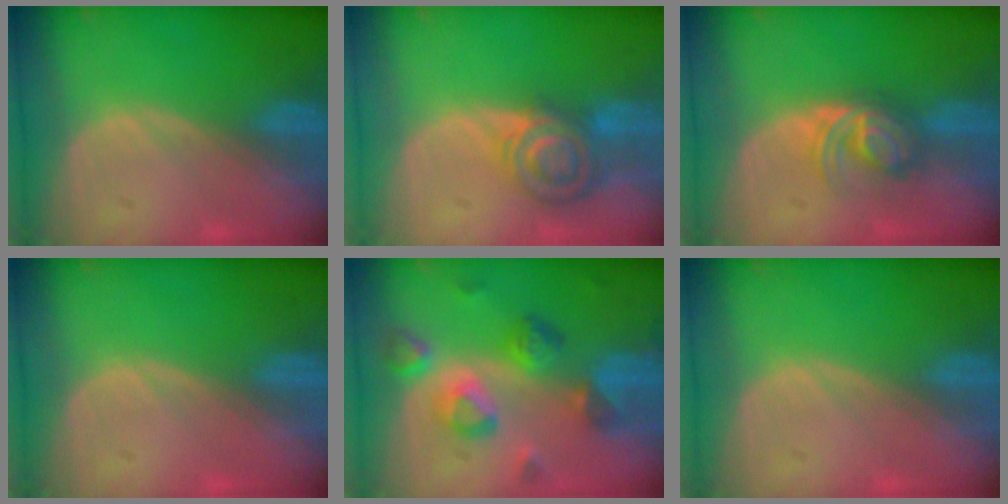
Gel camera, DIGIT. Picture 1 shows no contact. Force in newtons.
{"total": 7.3, "press": 6.3, "slide": 3.7}
{"total": 6.0, "press": 5.2, "slide": 3.0}
{"total": 0.0}
{"total": 8.7, "press": 8.0, "slide": 3.5}
{"total": 0.0}